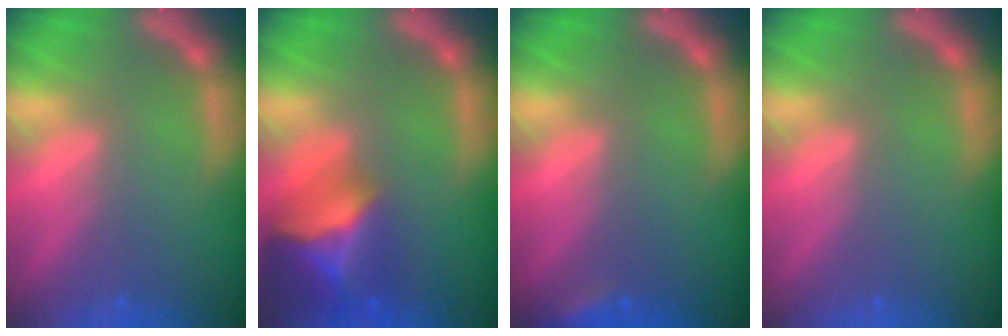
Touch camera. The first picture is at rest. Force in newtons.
{"total": 8.4}
{"total": 1.9}
{"total": 0.0}